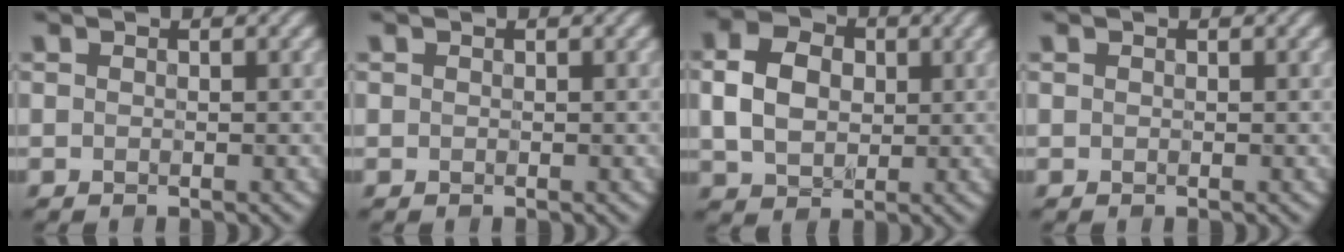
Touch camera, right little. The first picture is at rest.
{"total": 0.0}
{"total": 5.2, "force": [0.1, 4.0, 3.2], "torque": [-0.075, 0.006, -0.002]}
{"total": 0.0}